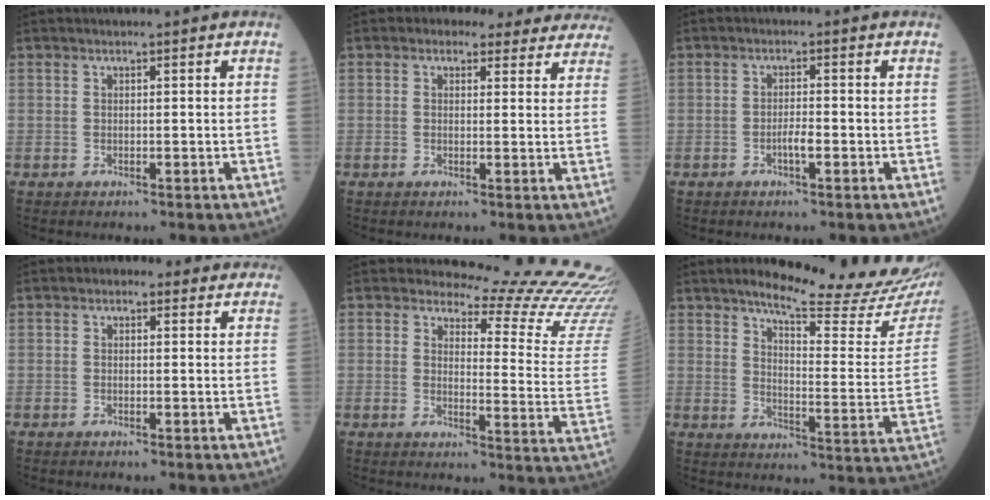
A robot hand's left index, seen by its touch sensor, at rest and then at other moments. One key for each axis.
{"total": 9.0, "fx": 7.8, "fy": 4.2, "fz": 1.4, "tx": 0.016, "ty": 0.015, "tz": 0.066}
{"total": 2.1, "fx": -0.9, "fy": 0.3, "fz": 1.9, "tx": -0.033, "ty": 0.001, "tz": -0.018}
{"total": 2.9, "fx": 1.9, "fy": 1.9, "fz": 1.1, "tx": -0.007, "ty": 0.020, "tz": 0.017}
{"total": 18.9, "fx": 18.8, "fy": 0.5, "fz": 1.3, "tx": 0.003, "ty": -0.175, "tz": 0.180}
{"total": 19.9, "fx": 17.2, "fy": 0.9, "fz": 10.0, "tx": -0.137, "ty": -0.076, "tz": 0.211}